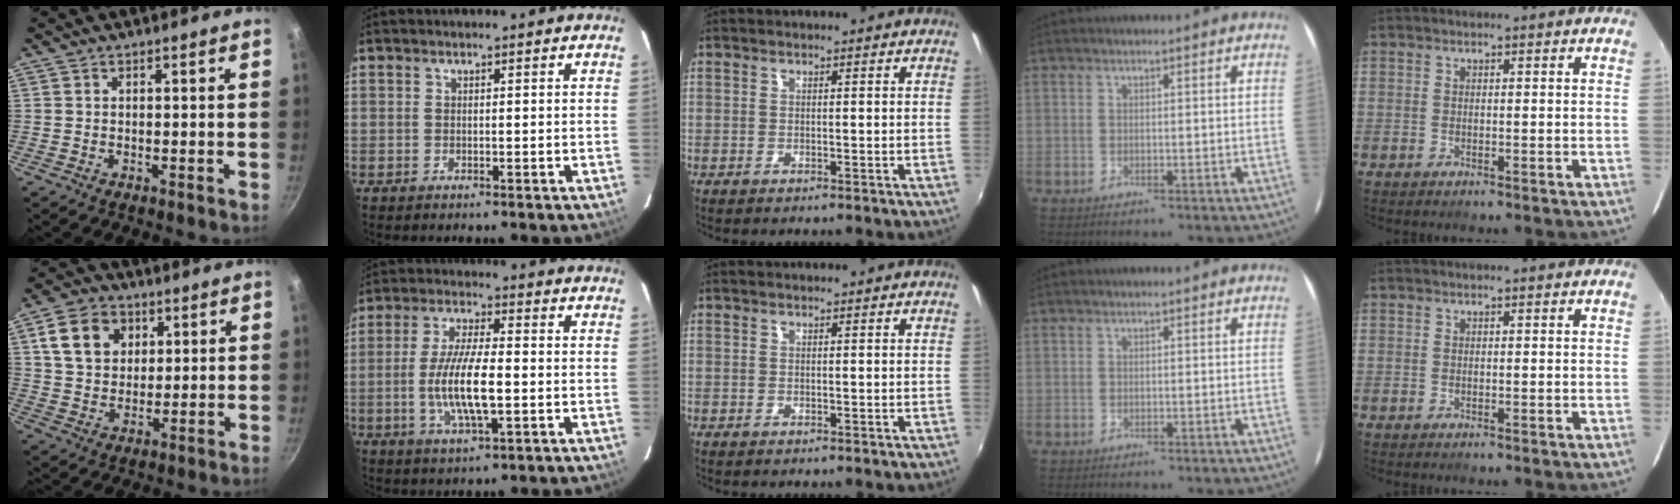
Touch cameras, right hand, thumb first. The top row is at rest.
{"thumb": {"total": 11.0, "force": [3.7, 8.5, 5.8], "torque": [-0.081, 0.001, 0.062]}, "index": {"total": 10.8, "force": [-1.9, 2.8, 10.3], "torque": [-0.204, -0.007, -0.035]}}